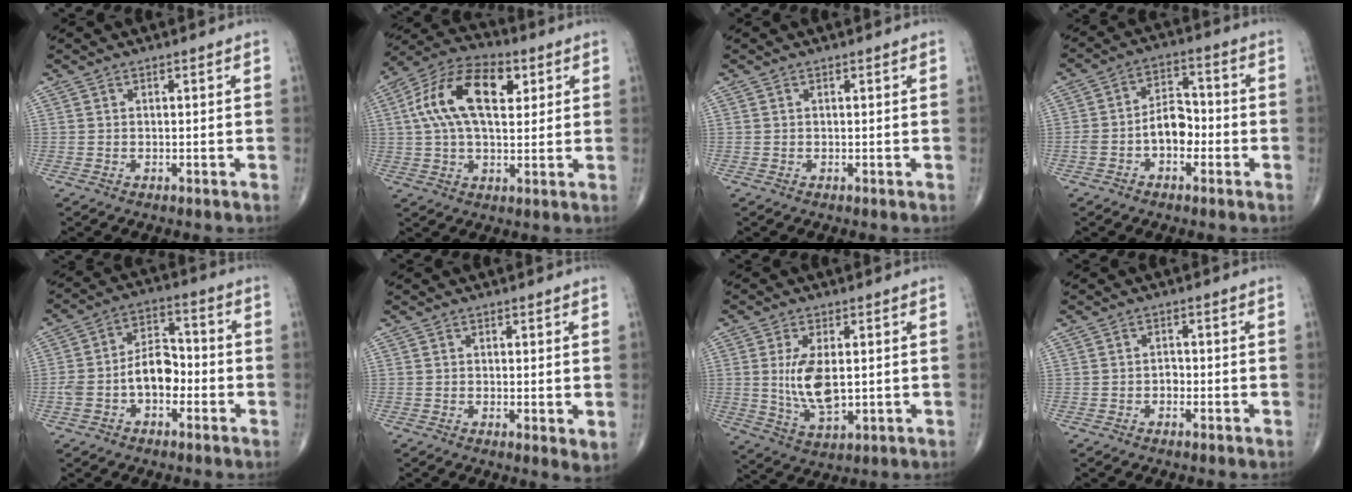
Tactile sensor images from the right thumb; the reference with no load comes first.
{"total": 16.4, "force": [4.2, 8.8, 13.2], "torque": [-0.232, 0.019, 0.066]}
{"total": 0.0}
{"total": 7.8, "force": [-2.1, 5.0, 5.5], "torque": [-0.083, 0.039, -0.046]}
{"total": 10.2, "force": [-2.5, 6.3, 7.5], "torque": [-0.127, 0.043, -0.053]}
{"total": 3.0, "force": [0.0, 0.8, 2.8], "torque": [-0.047, -0.014, -0.002]}
{"total": 9.4, "force": [0.7, 4.6, 8.2], "torque": [-0.158, -0.016, 0.024]}
{"total": 1.4, "force": [-0.5, 1.0, 0.7], "torque": [-0.003, 0.005, -0.012]}